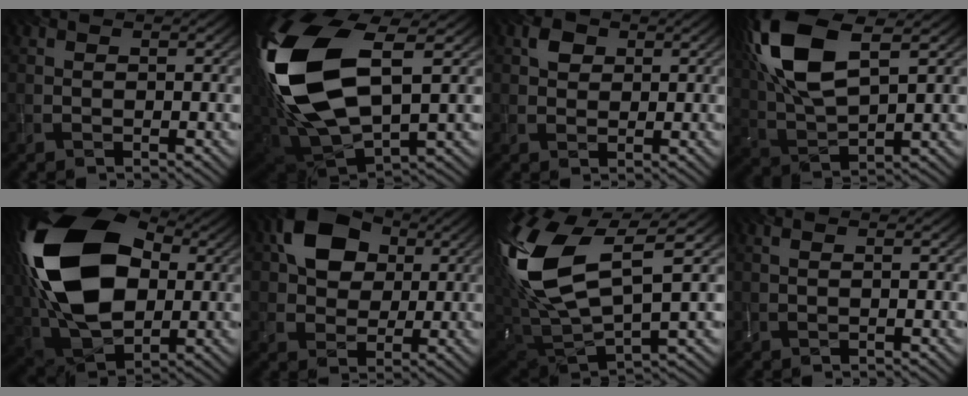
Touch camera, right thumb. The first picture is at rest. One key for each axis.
{"total": 18.7, "fx": 3.7, "fy": 9.5, "fz": 15.6, "tx": -0.375, "ty": 0.005, "tz": 0.071}
{"total": 2.3, "fx": 1.0, "fy": 1.7, "fz": 1.2, "tx": -0.027, "ty": 0.005, "tz": 0.012}
{"total": 14.0, "fx": 5.8, "fy": 5.6, "fz": 11.4, "tx": -0.274, "ty": 0.020, "tz": 0.119}
{"total": 21.2, "fx": 3.9, "fy": 13.5, "fz": 15.9, "tx": -0.354, "ty": 0.018, "tz": 0.068}
{"total": 10.8, "fx": 3.4, "fy": 7.6, "fz": 6.8, "tx": -0.135, "ty": 0.016, "tz": 0.045}
{"total": 16.6, "fx": 5.6, "fy": 7.1, "fz": 14.0, "tx": -0.342, "ty": 0.010, "tz": 0.111}
{"total": 1.0, "fx": 0.5, "fy": 0.0, "fz": 0.9, "tx": -0.023, "ty": 0.006, "tz": 0.010}